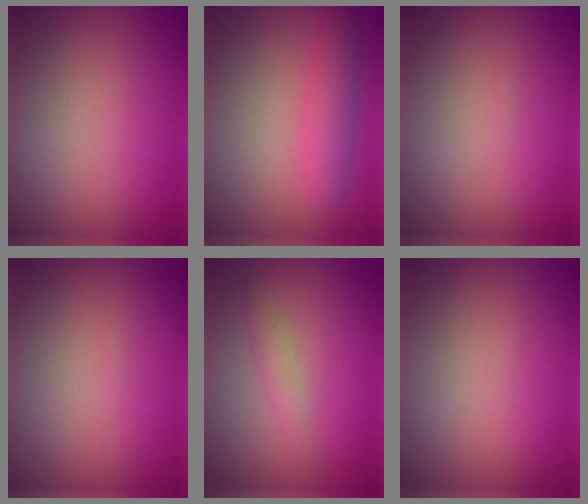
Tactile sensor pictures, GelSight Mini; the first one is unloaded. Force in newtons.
{"total": 3.1, "press": 3.1, "slide": 0.0}
{"total": 0.0}
{"total": 0.0}
{"total": 1.3, "press": 1.3, "slide": 0.0}
{"total": 0.0}